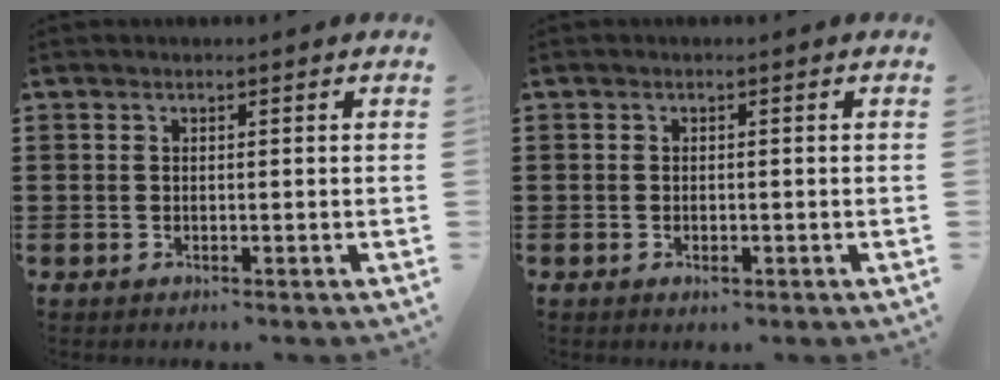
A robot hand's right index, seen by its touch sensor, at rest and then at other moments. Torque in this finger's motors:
{"motor_torque": [-0.03, 0.51, 0.05, 0.00]}